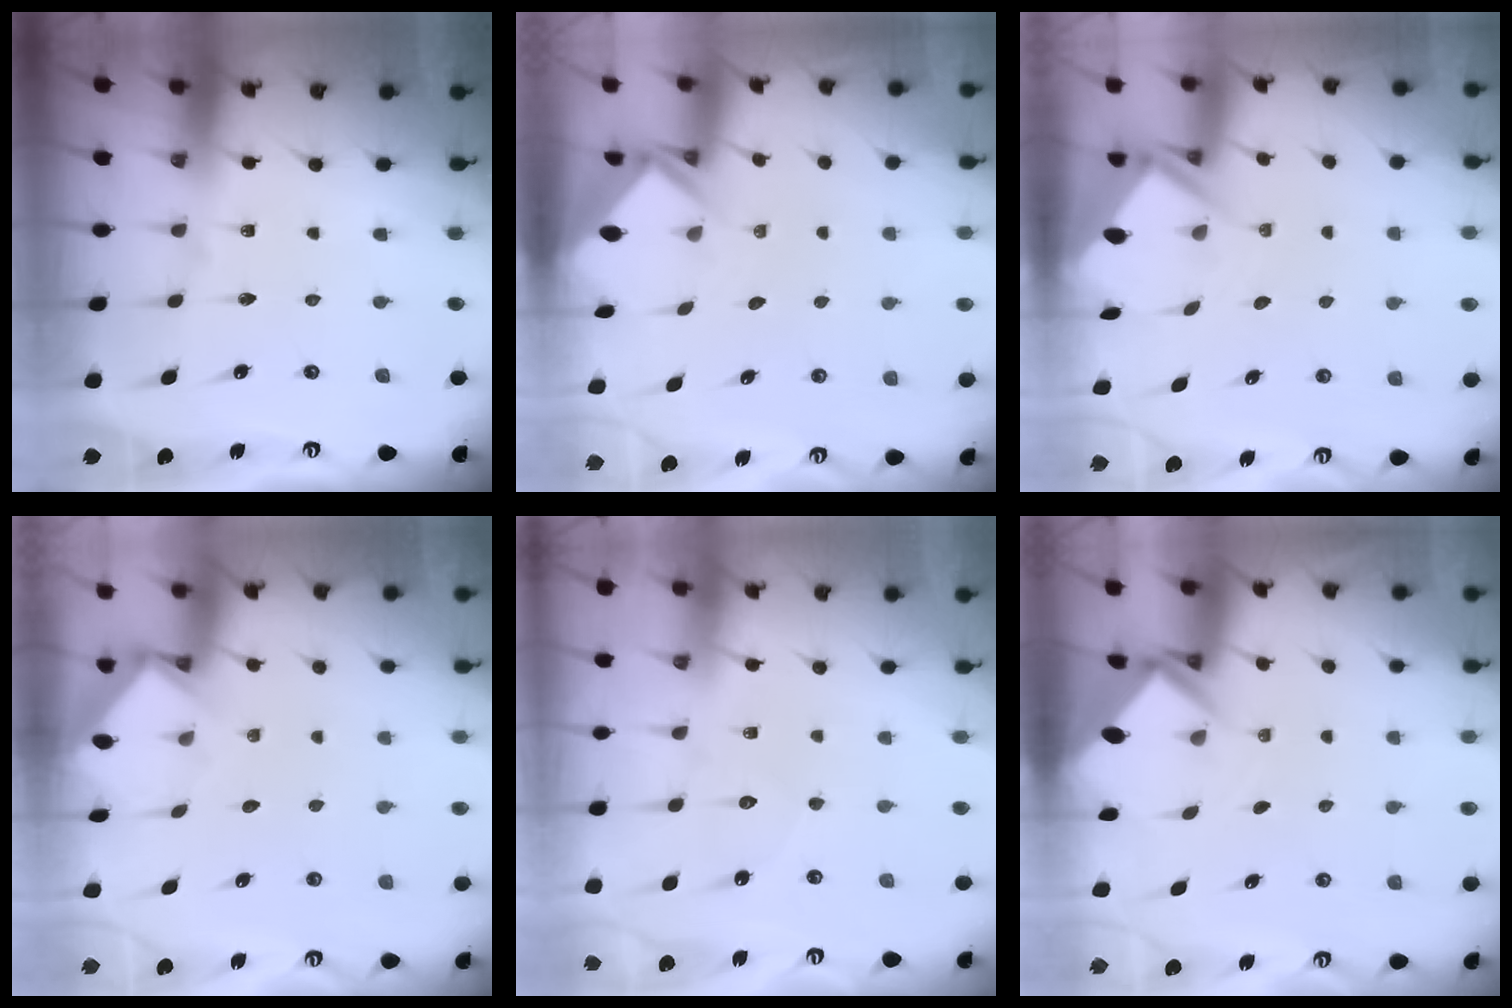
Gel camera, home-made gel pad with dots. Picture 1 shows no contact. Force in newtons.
{"total": 2.6, "press": 2.6, "slide": 0.1}
{"total": 3.9, "press": 3.9, "slide": 0.3}
{"total": 4.7, "press": 4.7, "slide": 0.3}
{"total": 5.7, "press": 5.7, "slide": 0.1}
{"total": 2.7, "press": 2.7, "slide": 0.1}